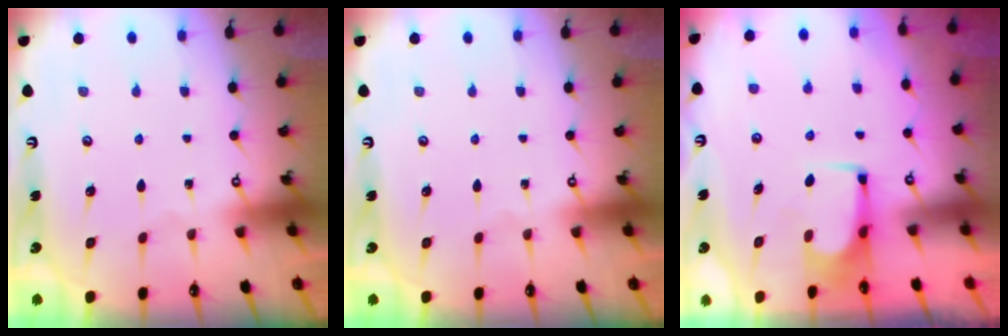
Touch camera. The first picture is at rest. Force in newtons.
{"total": 0.0}
{"total": 1.5, "press": 1.4, "slide": 0.2}